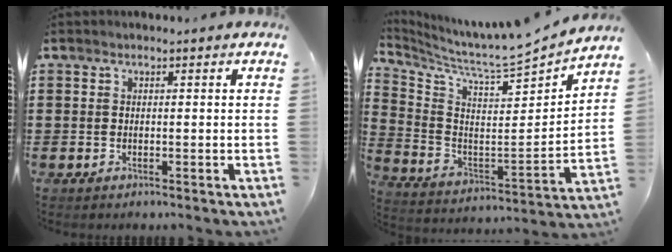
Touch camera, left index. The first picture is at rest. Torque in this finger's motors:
{"motor_torque": [2.14, 0.00, 0.53, 0.06]}